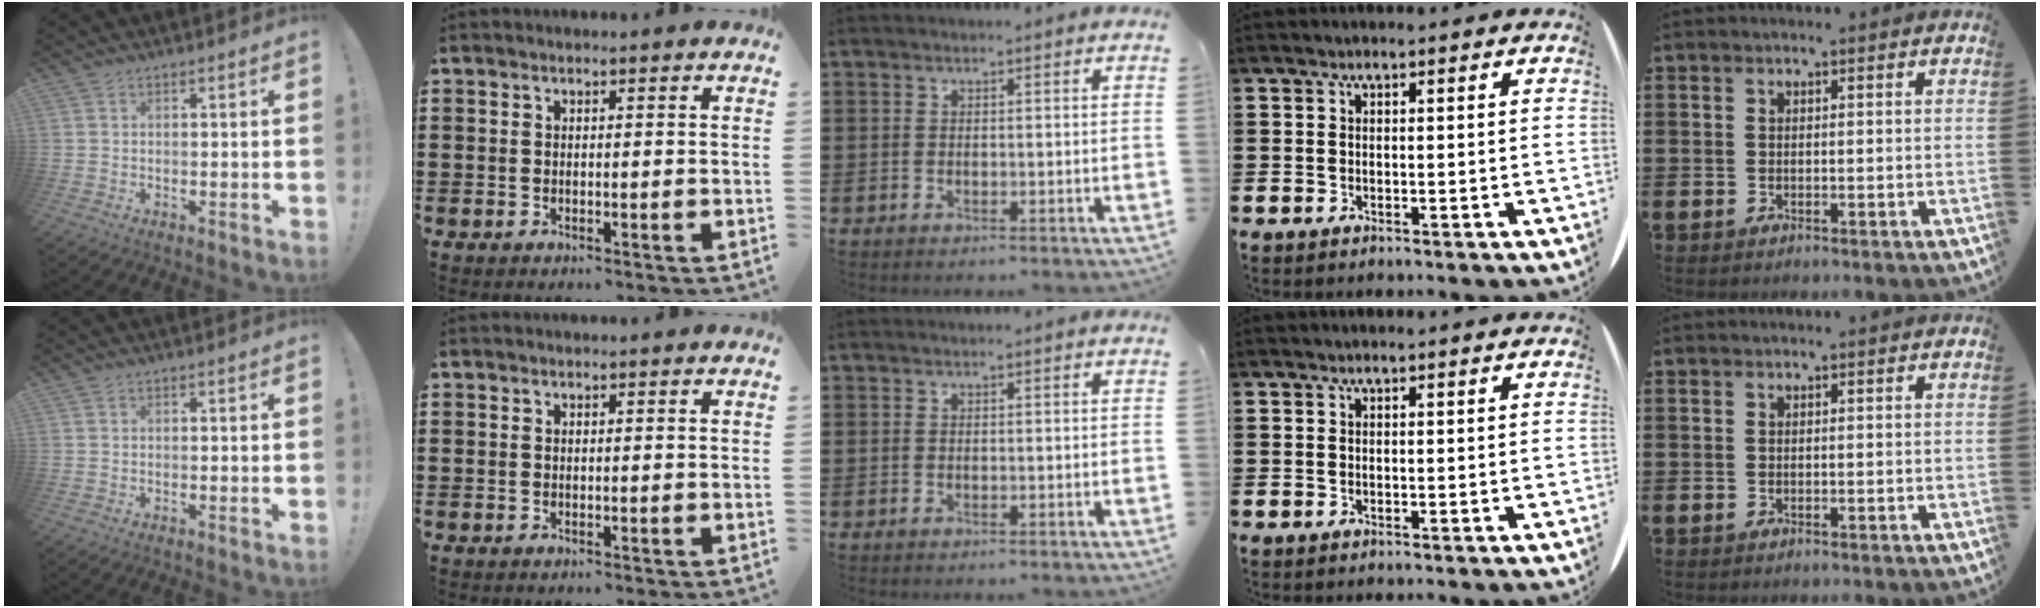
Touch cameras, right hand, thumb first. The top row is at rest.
{}